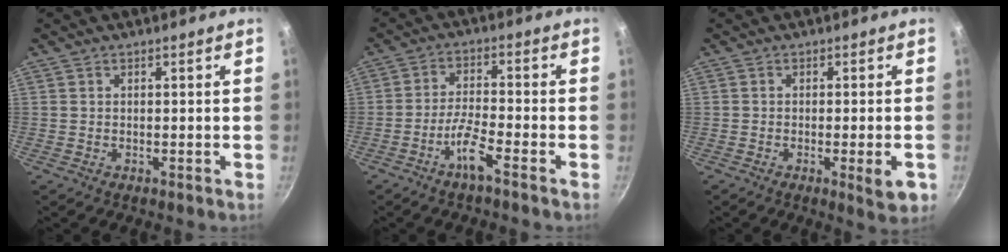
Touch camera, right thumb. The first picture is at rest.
{"total": 5.9, "force": [-3.7, 0.4, 4.5], "torque": [-0.095, 0.025, -0.074]}
{"total": 5.0, "force": [-1.7, 0.7, 4.7], "torque": [-0.062, -0.002, -0.025]}